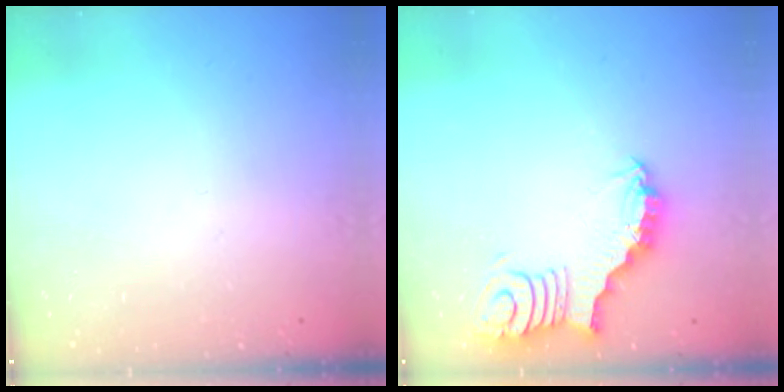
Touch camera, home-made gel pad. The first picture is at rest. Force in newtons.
{"total": 3.0, "press": 3.0, "slide": 0.5}